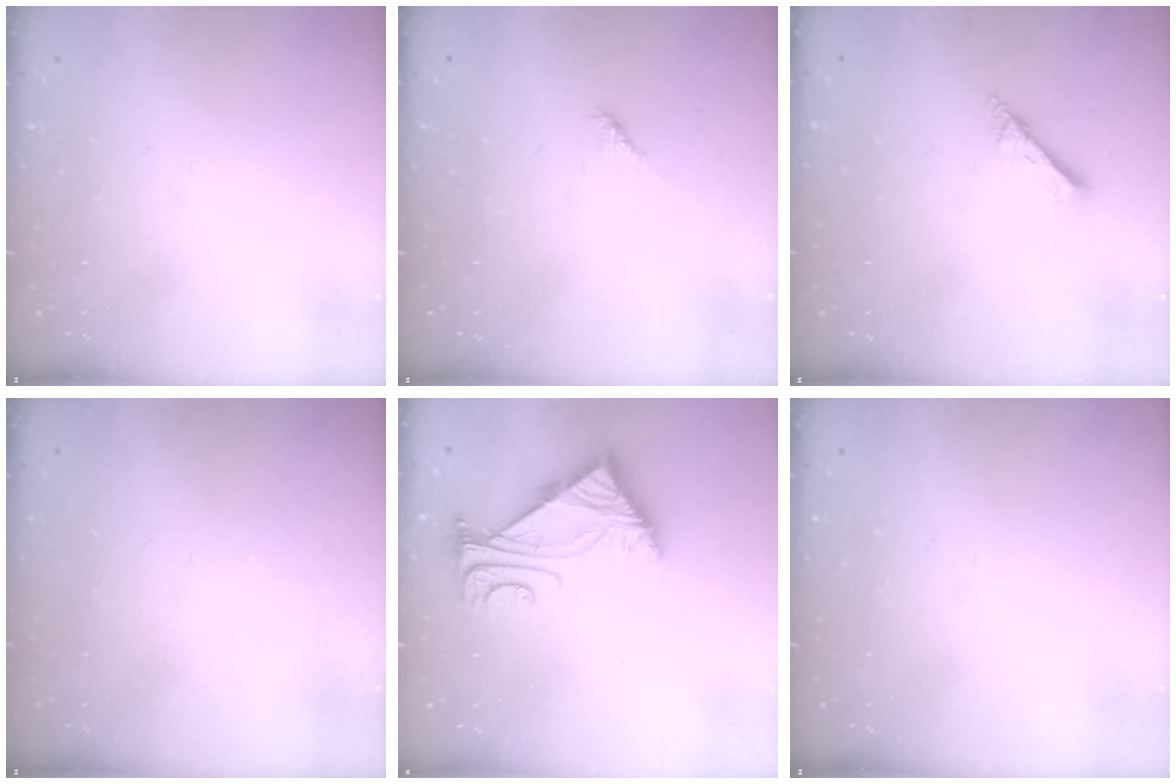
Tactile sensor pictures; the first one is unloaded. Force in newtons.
{"total": 1.7, "press": 1.6, "slide": 0.5}
{"total": 2.5, "press": 2.5, "slide": 0.2}
{"total": 0.0}
{"total": 5.0, "press": 4.9, "slide": 1.0}
{"total": 0.0}